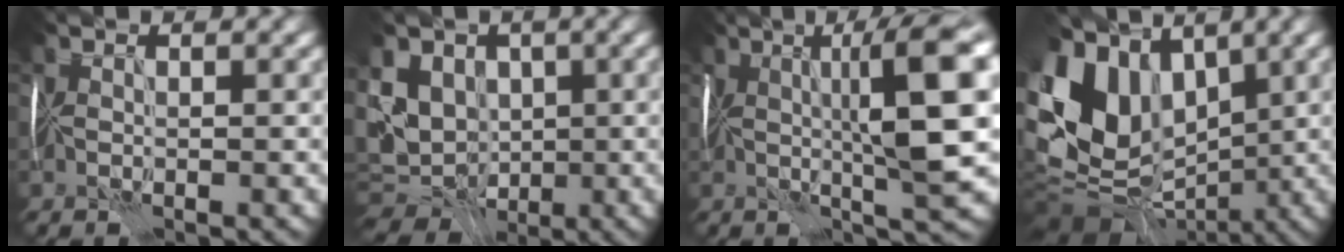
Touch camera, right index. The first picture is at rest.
{"total": 9.0, "force": [0.1, 7.5, 4.9], "torque": [-0.105, 0.005, 0.012]}
{"total": 10.6, "force": [0.9, 1.6, 10.4], "torque": [-0.144, 0.014, 0.019]}
{"total": 12.4, "force": [0.2, 9.7, 7.7], "torque": [-0.174, 0.011, -0.005]}